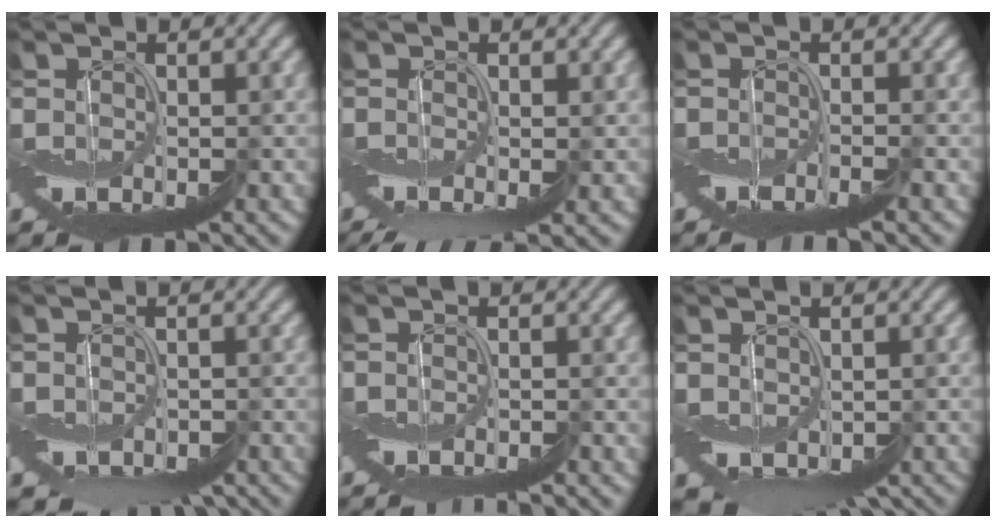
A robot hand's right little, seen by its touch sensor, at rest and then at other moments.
{"total": 4.2, "force": [-3.1, 0.9, 2.6], "torque": [-0.036, -0.016, -0.055]}
{"total": 2.1, "force": [-1.6, 0.0, 1.4], "torque": [-0.021, -0.002, -0.029]}
{"total": 7.5, "force": [-6.3, 3.2, 2.5], "torque": [-0.018, -0.013, -0.072]}
{"total": 2.4, "force": [-2.2, -0.2, 0.7], "torque": [-0.014, -0.003, -0.035]}
{"total": 5.0, "force": [-2.9, 3.2, 2.5], "torque": [-0.031, -0.025, -0.024]}